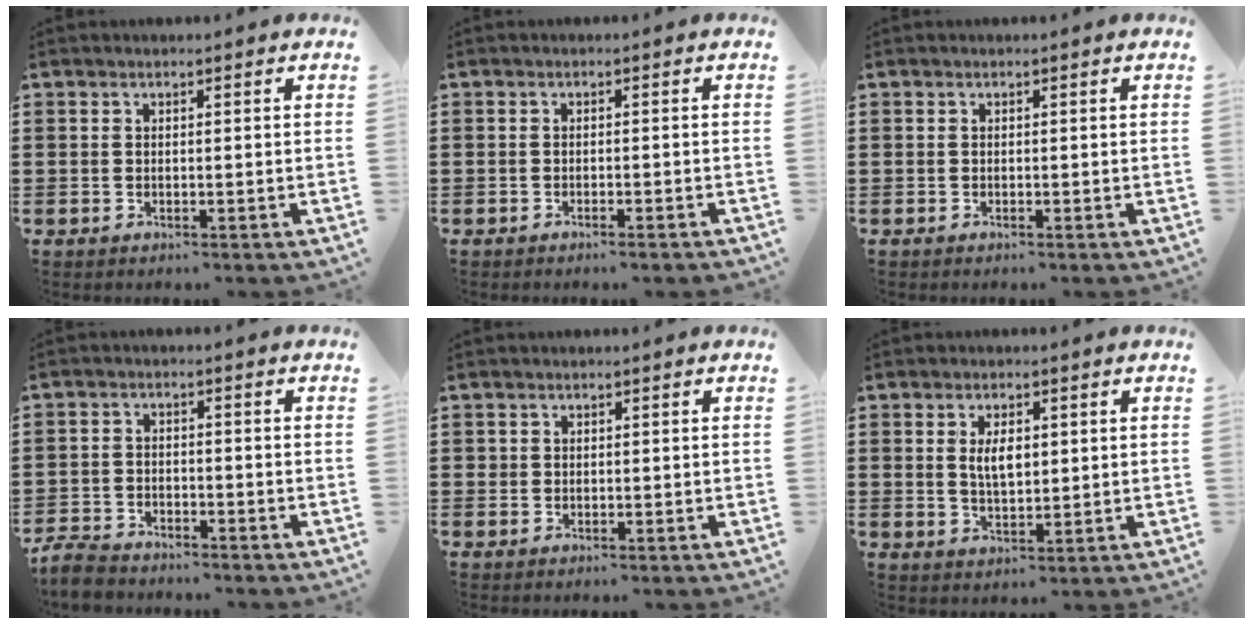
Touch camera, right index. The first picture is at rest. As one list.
[{"total": 0.8, "force": [-0.7, -0.2, 0.4], "torque": [-0.010, -0.005, -0.013]}, {"total": 0.0}, {"total": 3.8, "force": [-3.6, 0.6, 0.7], "torque": [-0.030, -0.003, -0.078]}, {"total": 0.6, "force": [0.3, 0.5, 0.1], "torque": [-0.003, 0.003, 0.006]}, {"total": 4.0, "force": [0.9, 1.7, 3.5], "torque": [-0.065, 0.000, 0.015]}]